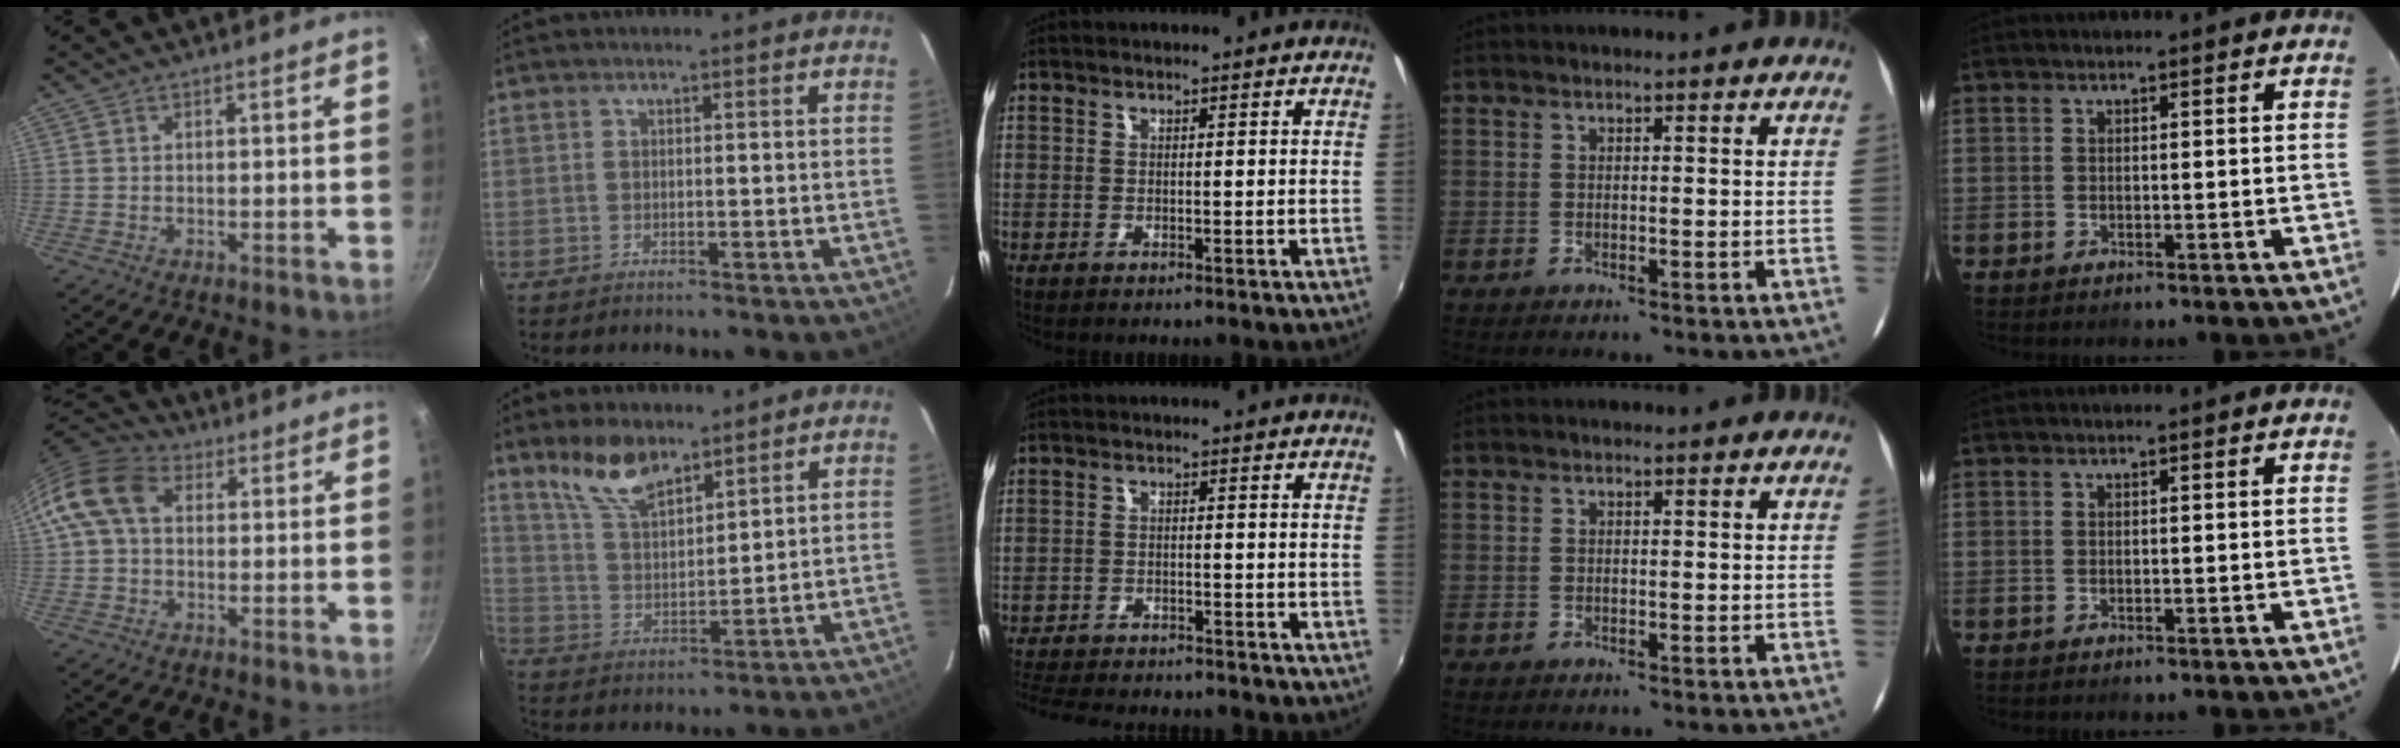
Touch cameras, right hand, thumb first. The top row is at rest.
{"thumb": {"total": 11.0, "force": [2.3, 7.9, 7.3], "torque": [-0.119, 0.022, 0.021]}, "index": {"total": 9.7, "force": [7.3, 3.8, 5.3], "torque": [-0.100, 0.010, 0.148]}, "middle": {"total": 13.1, "force": [-11.6, 3.5, 5.0], "torque": [-0.122, -0.016, -0.179]}}